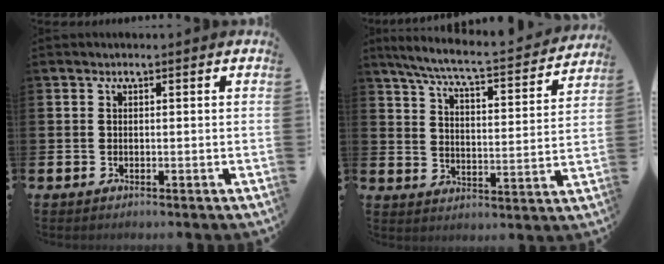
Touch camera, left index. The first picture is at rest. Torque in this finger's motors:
{"motor_torque": [0.86, -1.28, 0.37, 0.06]}